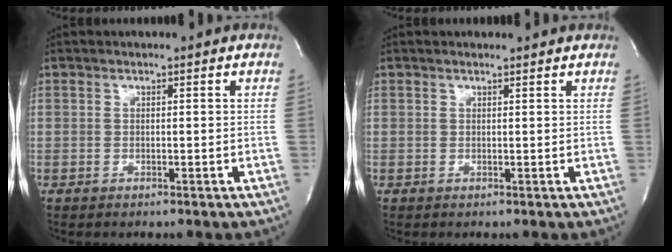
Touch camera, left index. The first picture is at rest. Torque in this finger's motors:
{"motor_torque": [0.29, -0.30, -0.01, -0.01]}